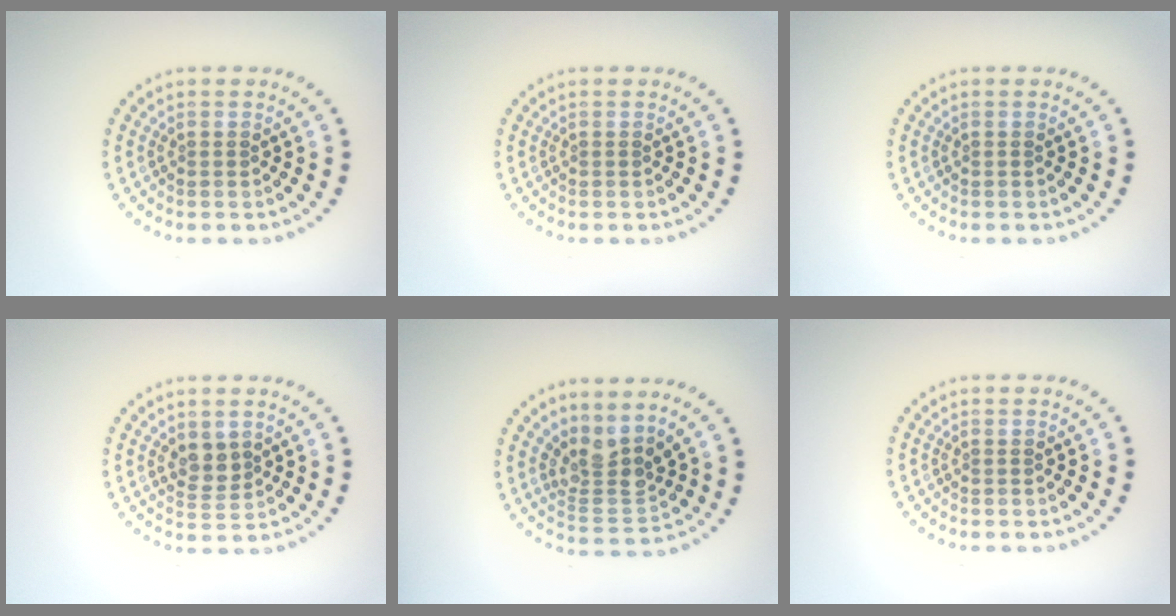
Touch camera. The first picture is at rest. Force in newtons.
{"total": 0.0}
{"total": 0.0}
{"total": 1.9, "press": 1.8, "slide": 0.8}
{"total": 3.3, "press": 2.6, "slide": 2.1}
{"total": 0.0}